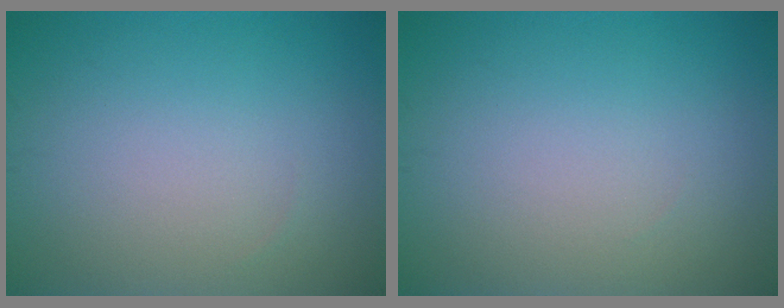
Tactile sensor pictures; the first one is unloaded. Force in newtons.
{"total": 0.0}